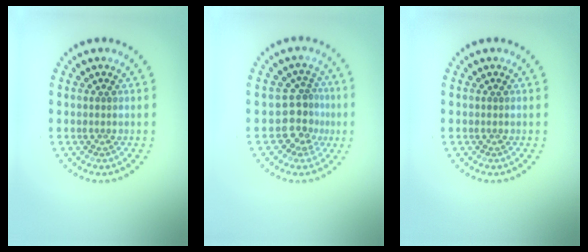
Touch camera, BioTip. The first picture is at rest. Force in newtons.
{"total": 2.9, "press": 2.5, "slide": 1.6}
{"total": 0.0}